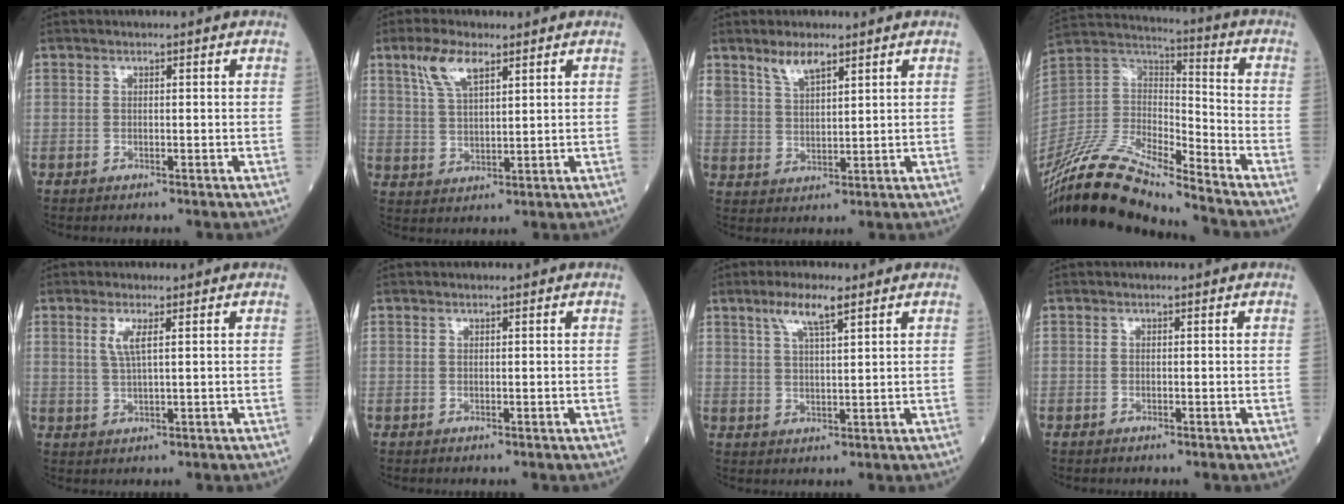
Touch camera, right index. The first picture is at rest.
{"total": 6.4, "force": [3.9, 2.0, 4.6], "torque": [-0.103, 0.009, 0.079]}
{"total": 5.1, "force": [3.8, 1.7, 2.9], "torque": [-0.063, 0.004, 0.078]}
{"total": 19.2, "force": [-17.4, 1.7, 7.9], "torque": [-0.167, 0.015, -0.329]}
{"total": 3.1, "force": [1.2, 0.3, 2.8], "torque": [-0.066, -0.002, 0.025]}
{"total": 0.0}
{"total": 5.3, "force": [3.3, 0.6, 4.1], "torque": [-0.083, 0.005, 0.062]}
{"total": 0.0}